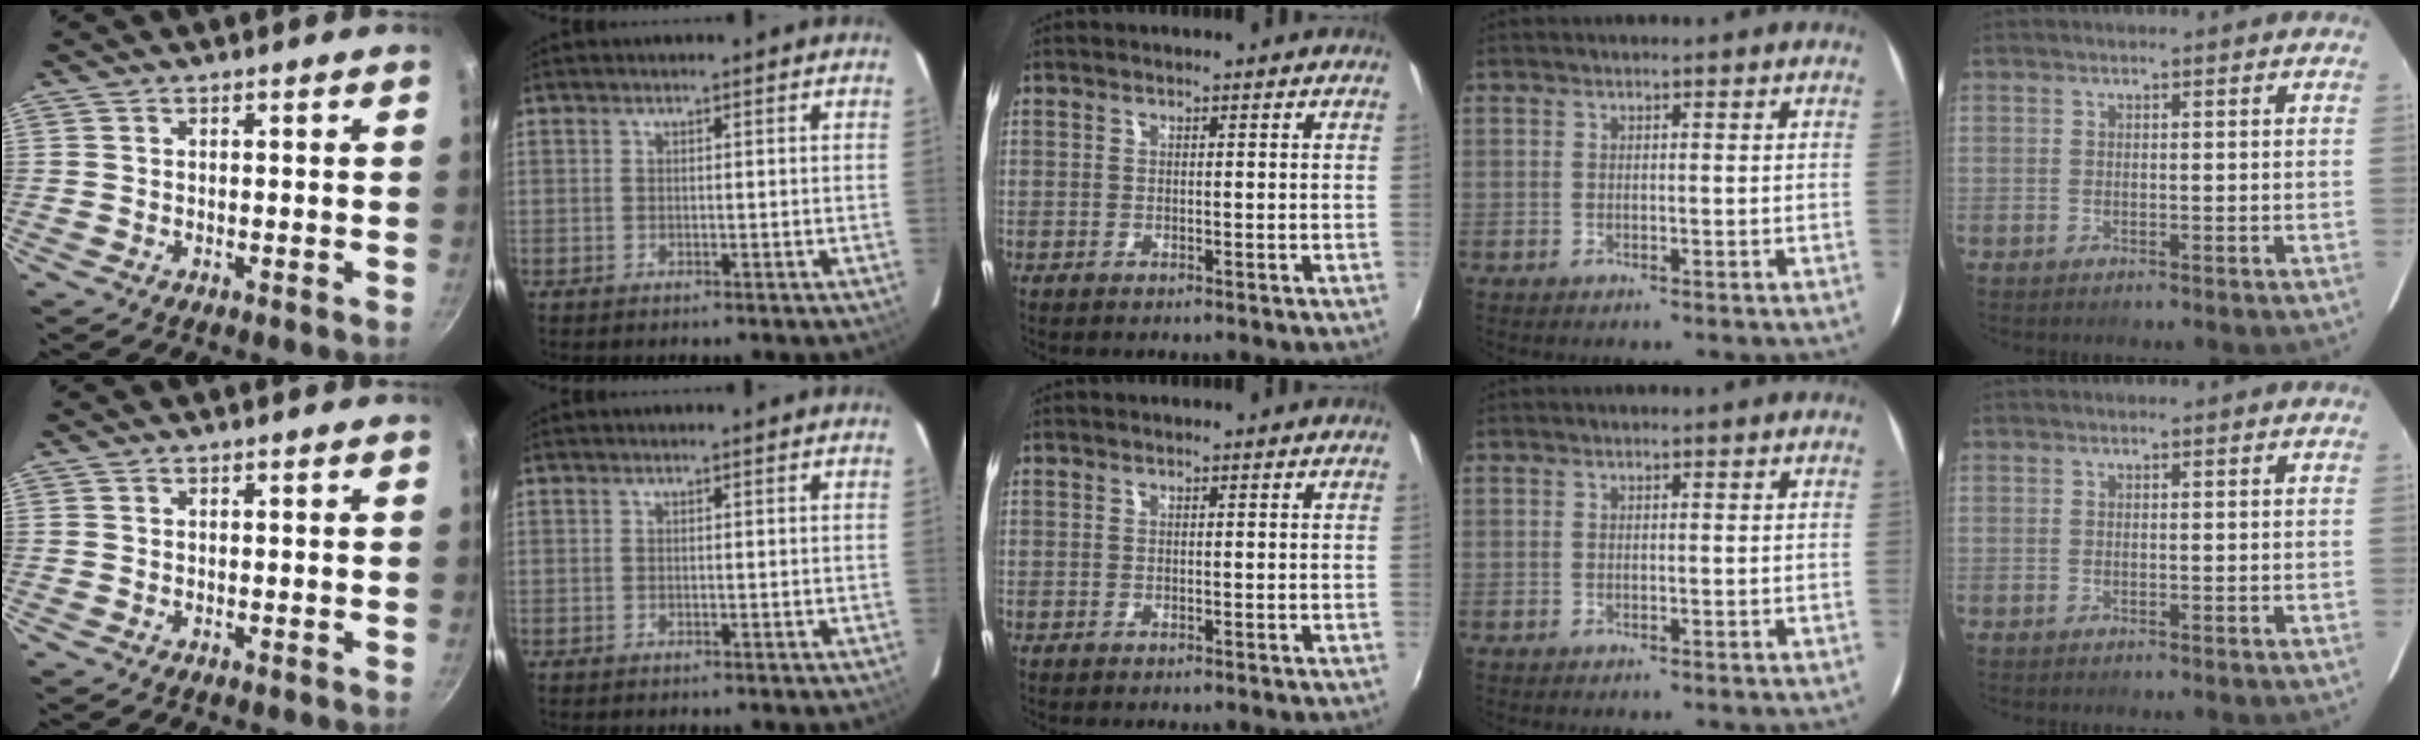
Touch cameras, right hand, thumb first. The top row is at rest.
{}